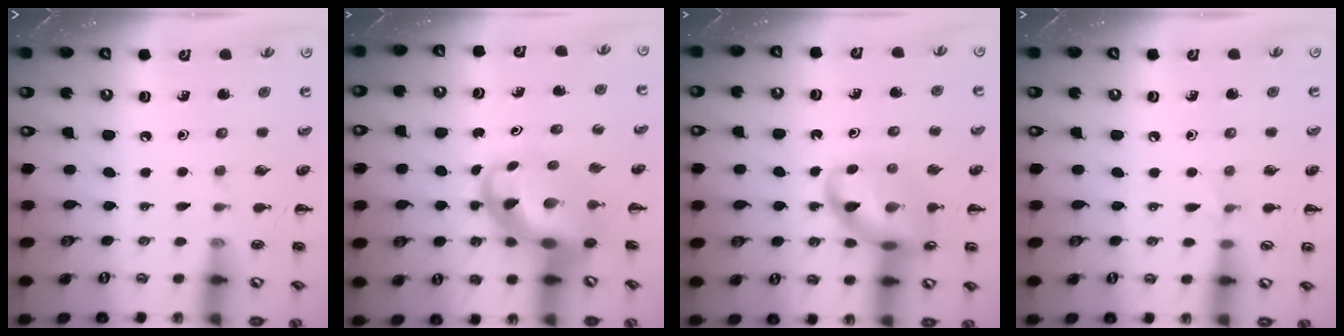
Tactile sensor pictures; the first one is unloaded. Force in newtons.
{"total": 7.2, "press": 6.9, "slide": 2.0}
{"total": 13.8, "press": 13.7, "slide": 2.2}
{"total": 4.0, "press": 3.7, "slide": 1.3}